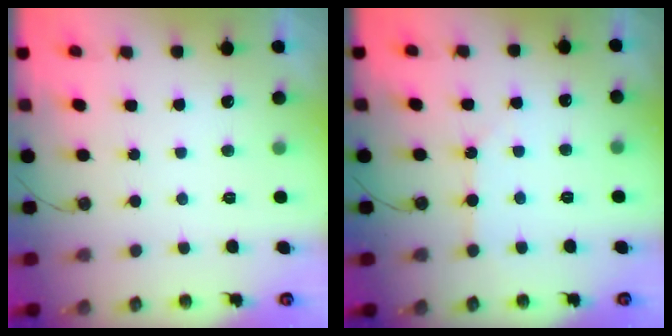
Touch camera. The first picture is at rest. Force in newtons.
{"total": 5.5, "press": 5.5, "slide": 0.8}